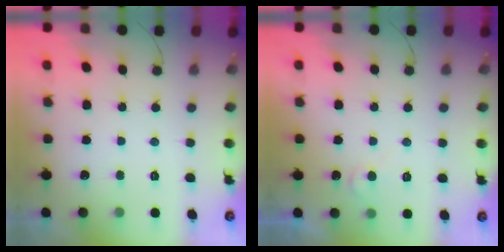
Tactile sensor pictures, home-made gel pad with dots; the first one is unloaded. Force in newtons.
{"total": 4.9, "press": 4.8, "slide": 0.5}